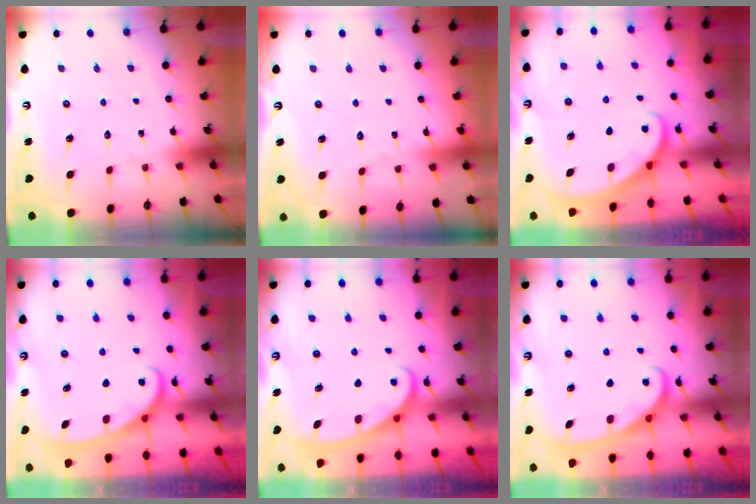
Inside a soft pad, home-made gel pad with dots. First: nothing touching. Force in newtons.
{"total": 2.6, "press": 2.6, "slide": 0.4}
{"total": 2.8, "press": 2.8, "slide": 0.2}
{"total": 2.9, "press": 2.9, "slide": 0.4}
{"total": 2.9, "press": 2.9, "slide": 0.4}
{"total": 2.8, "press": 2.8, "slide": 0.4}